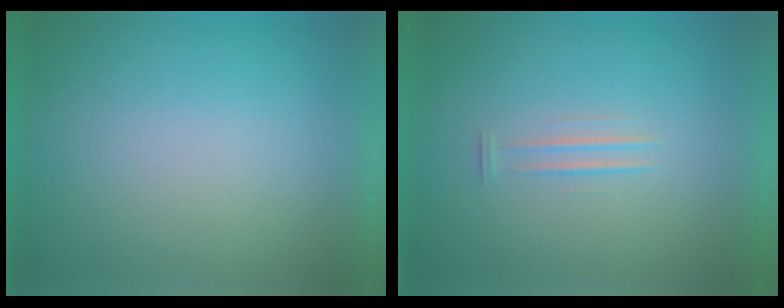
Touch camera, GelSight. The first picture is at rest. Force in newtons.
{"total": 1.7}